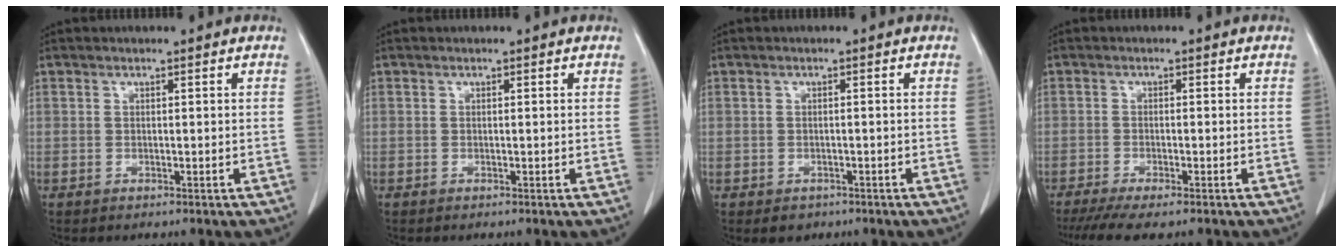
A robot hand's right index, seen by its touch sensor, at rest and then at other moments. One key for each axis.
{"total": 0.0}
{"total": 2.1, "fx": -1.2, "fy": 1.6, "fz": 0.5, "tx": -0.005, "ty": 0.003, "tz": -0.010}
{"total": 7.1, "fx": -5.6, "fy": 0.7, "fz": 4.2, "tx": -0.061, "ty": -0.014, "tz": -0.090}